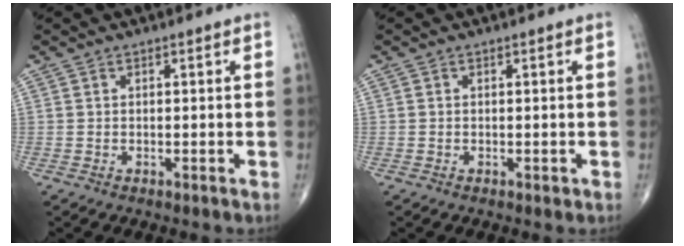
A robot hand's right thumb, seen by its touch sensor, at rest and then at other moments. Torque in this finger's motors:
{"motor_torque": [-0.22, 0.02, -0.15, -0.07, -0.02]}